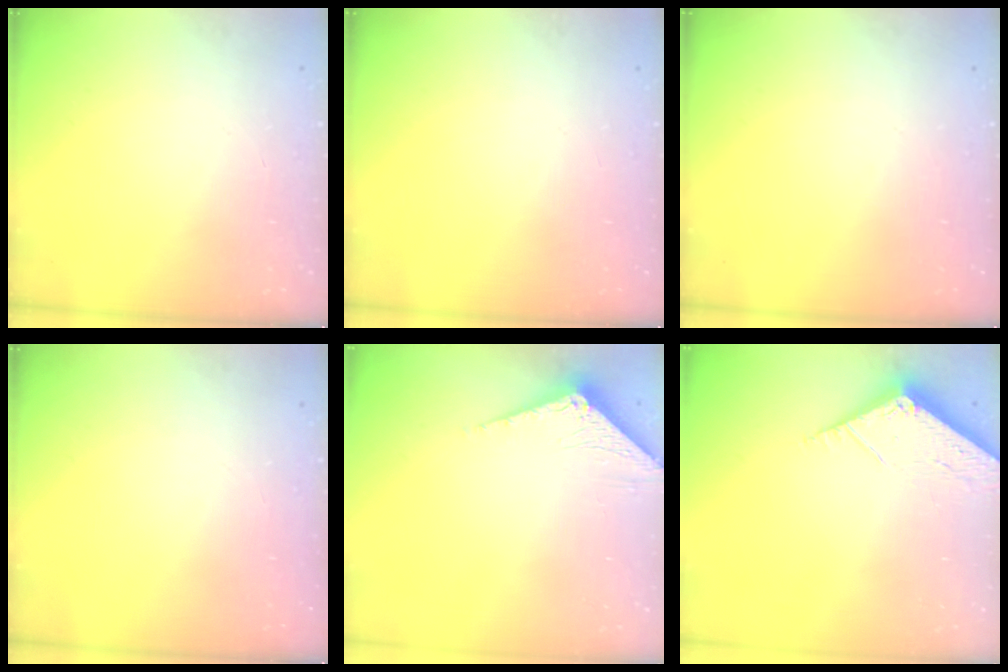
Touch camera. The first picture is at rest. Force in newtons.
{"total": 0.0}
{"total": 0.0}
{"total": 0.0}
{"total": 3.4, "press": 3.4, "slide": 0.2}
{"total": 6.1, "press": 6.1, "slide": 0.4}